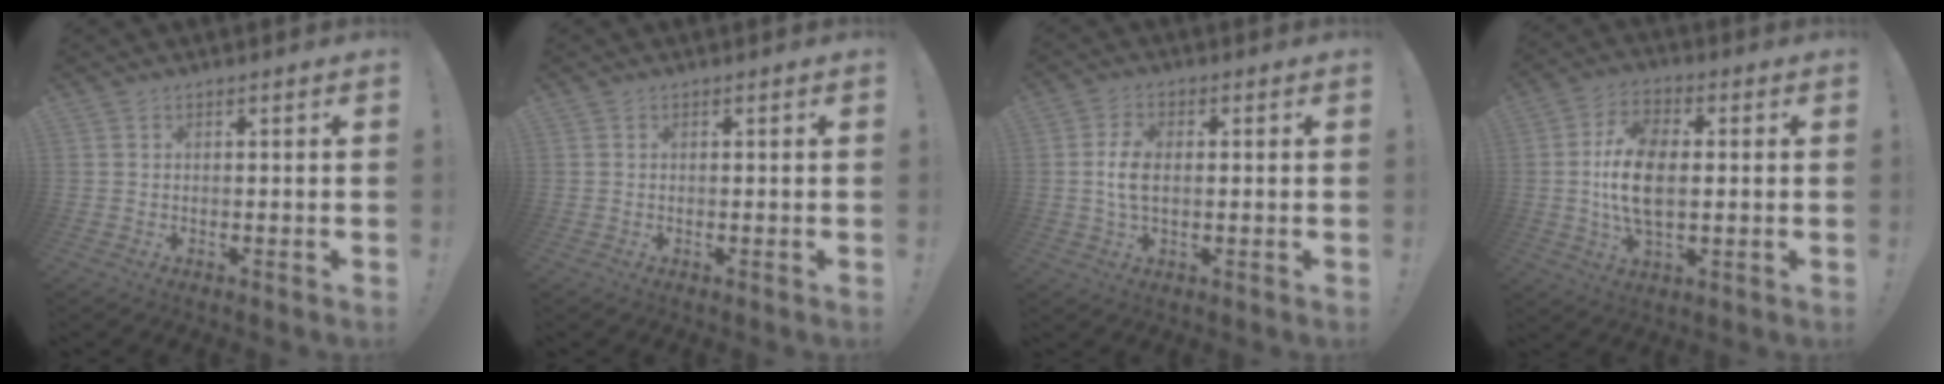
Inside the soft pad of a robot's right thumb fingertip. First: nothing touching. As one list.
[{"total": 0.0}, {"total": 6.8, "force": [0.1, 3.9, 5.6], "torque": [-0.106, 0.001, 0.000]}, {"total": 13.3, "force": [0.1, 7.5, 11.0], "torque": [-0.208, 0.000, 0.001]}]